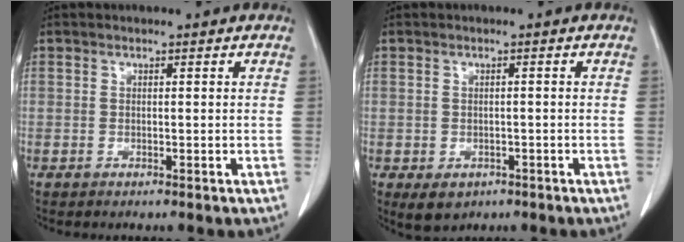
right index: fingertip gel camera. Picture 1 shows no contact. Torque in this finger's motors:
{"motor_torque": [-0.15, -0.11, -0.14, -0.07]}